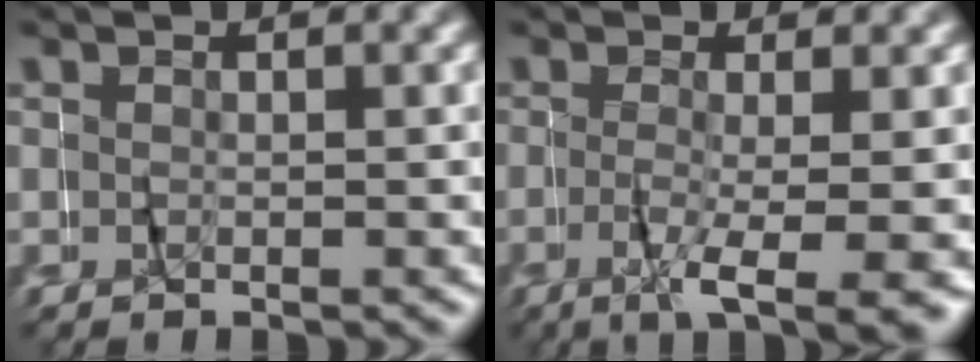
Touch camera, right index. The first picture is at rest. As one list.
[{"total": 5.2, "force": [-2.9, 0.6, 4.3], "torque": [-0.069, -0.021, -0.036]}]